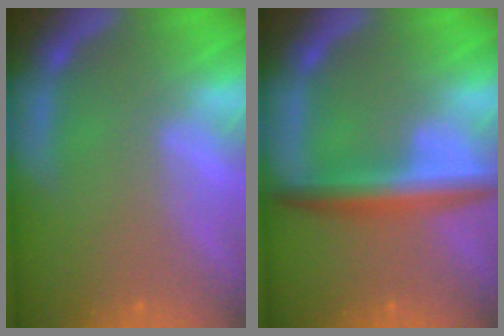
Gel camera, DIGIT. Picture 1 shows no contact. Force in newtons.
{"total": 5.0}